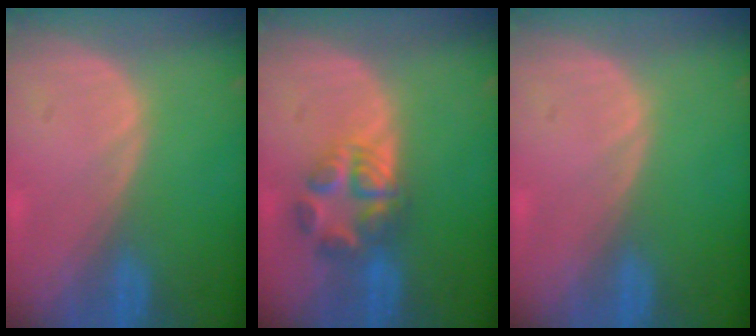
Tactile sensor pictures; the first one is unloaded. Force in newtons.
{"total": 5.8, "press": 5.8, "slide": 0.8}
{"total": 0.0}